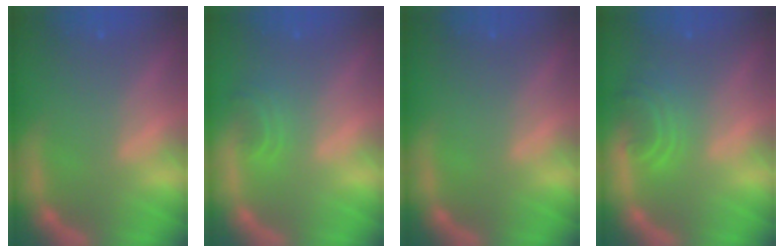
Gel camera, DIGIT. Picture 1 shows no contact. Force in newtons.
{"total": 1.9}
{"total": 0.0}
{"total": 3.5}